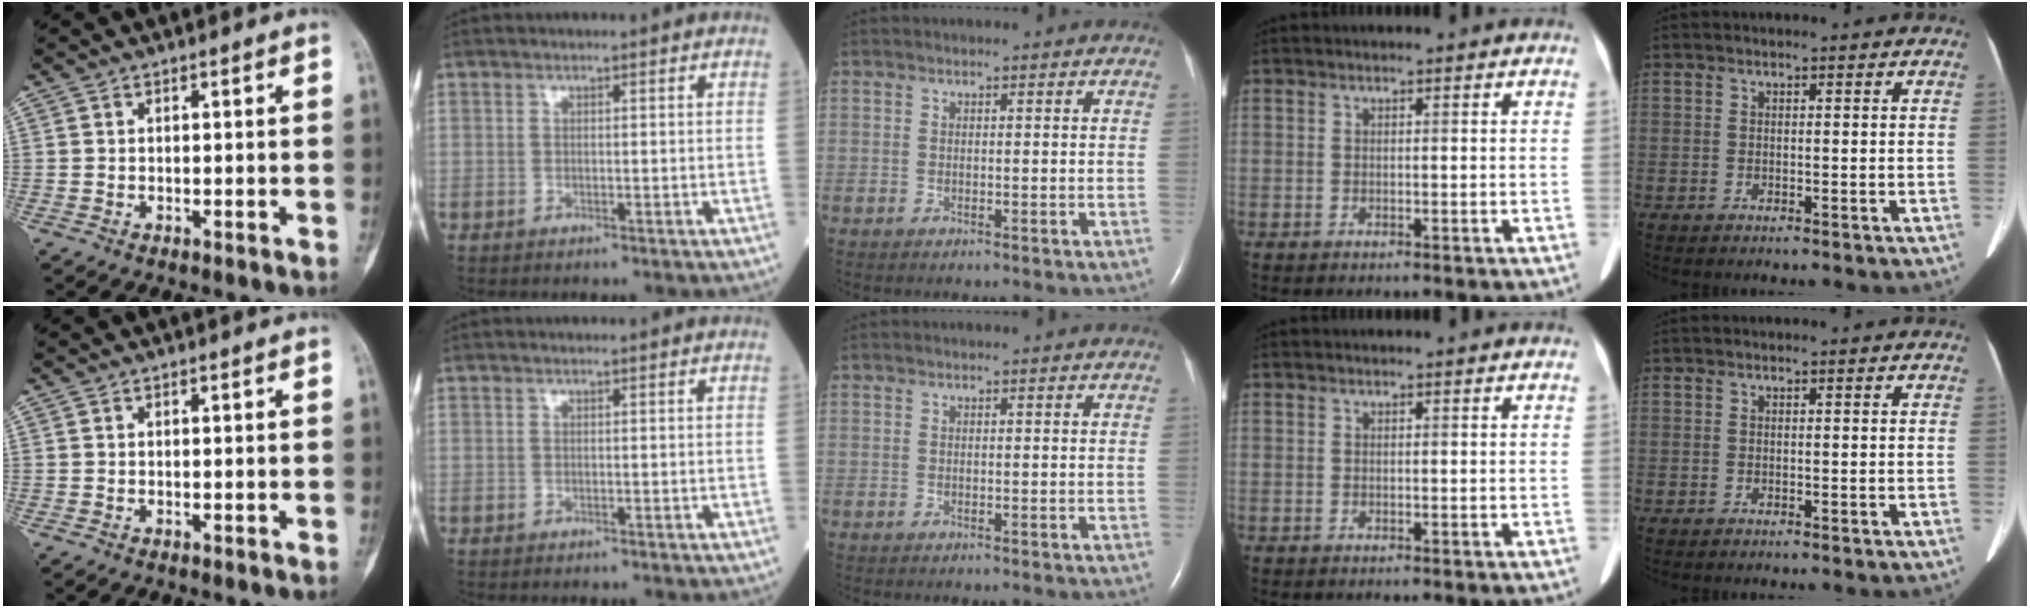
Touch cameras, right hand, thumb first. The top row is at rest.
{}